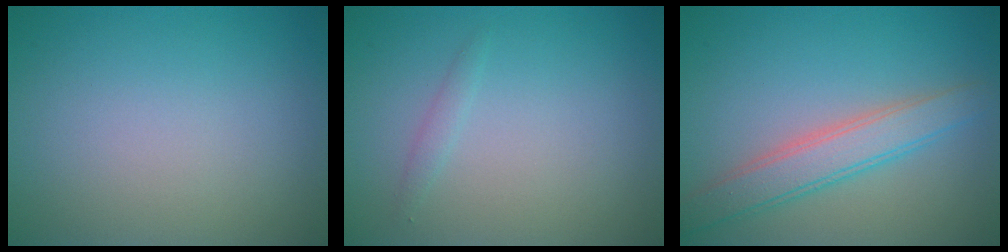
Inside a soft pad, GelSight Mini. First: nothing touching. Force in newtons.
{"total": 0.8, "press": 0.8, "slide": 0.1}
{"total": 3.8, "press": 3.8, "slide": 0.1}